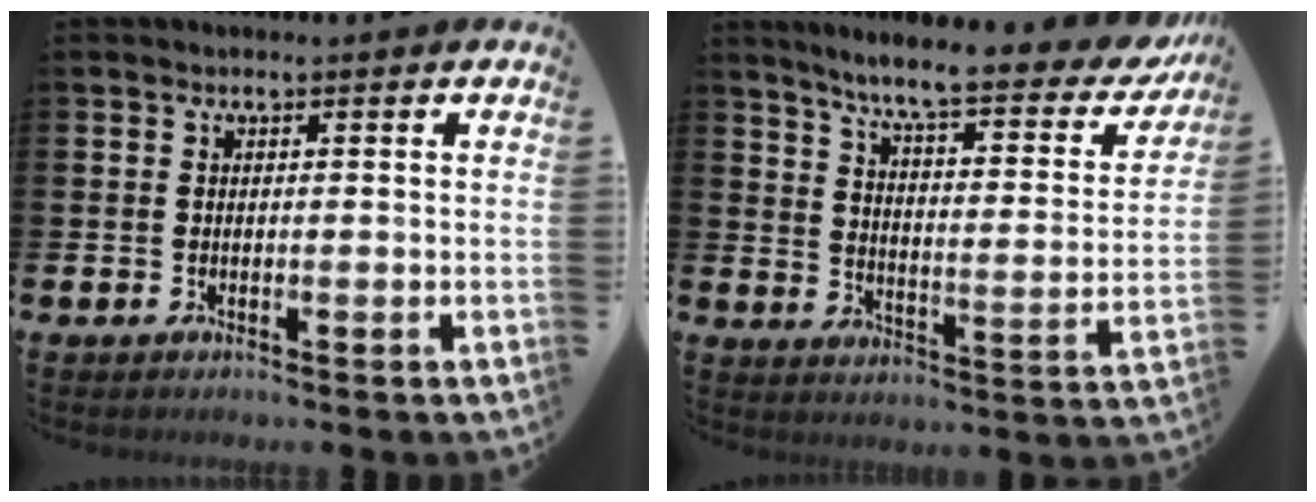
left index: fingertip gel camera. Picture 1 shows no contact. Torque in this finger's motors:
{"motor_torque": [1.05, -1.08, 0.78, 0.21]}